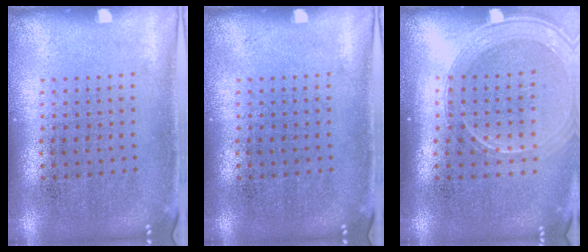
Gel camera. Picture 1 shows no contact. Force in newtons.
{"total": 0.0}
{"total": 1.9, "press": 1.7, "slide": 0.8}